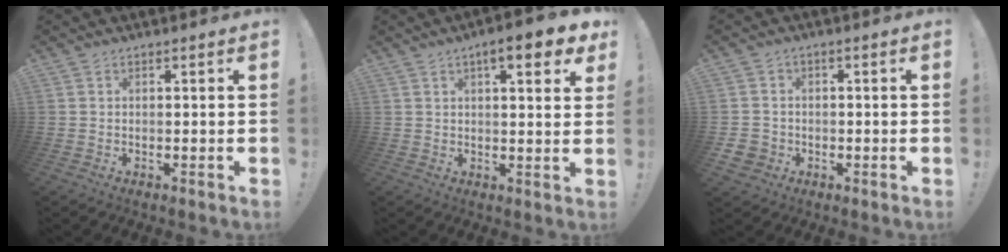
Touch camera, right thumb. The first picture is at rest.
{"total": 8.5, "force": [4.3, 2.2, 7.0], "torque": [-0.088, -0.022, 0.066]}
{"total": 4.4, "force": [-0.6, 4.2, 1.1], "torque": [-0.022, 0.008, -0.008]}